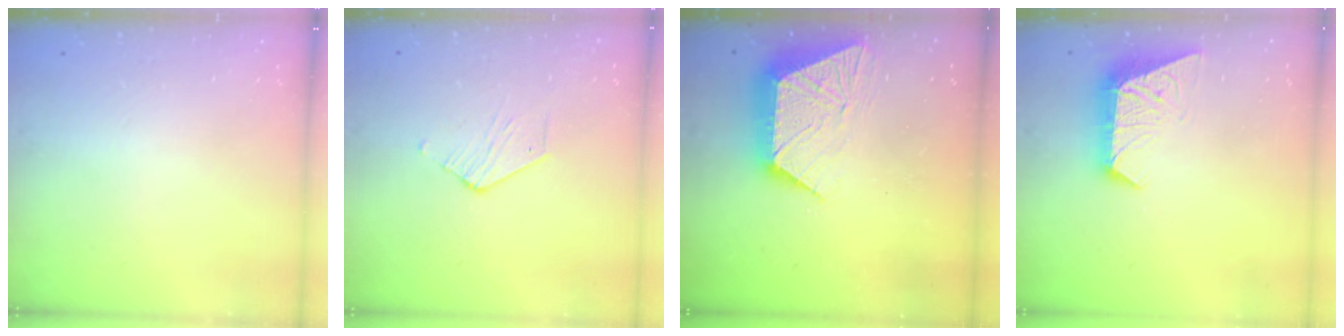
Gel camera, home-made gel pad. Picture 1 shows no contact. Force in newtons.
{"total": 2.5, "press": 2.5, "slide": 0.2}
{"total": 13.4, "press": 13.3, "slide": 0.9}
{"total": 10.0, "press": 10.0, "slide": 0.8}